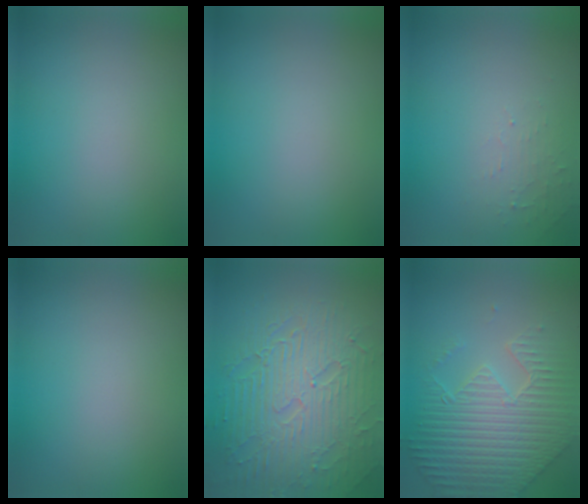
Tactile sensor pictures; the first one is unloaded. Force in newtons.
{"total": 0.0}
{"total": 1.2, "press": 1.2, "slide": 0.3}
{"total": 0.0}
{"total": 8.8, "press": 6.3, "slide": 6.1}
{"total": 8.2, "press": 5.9, "slide": 5.6}